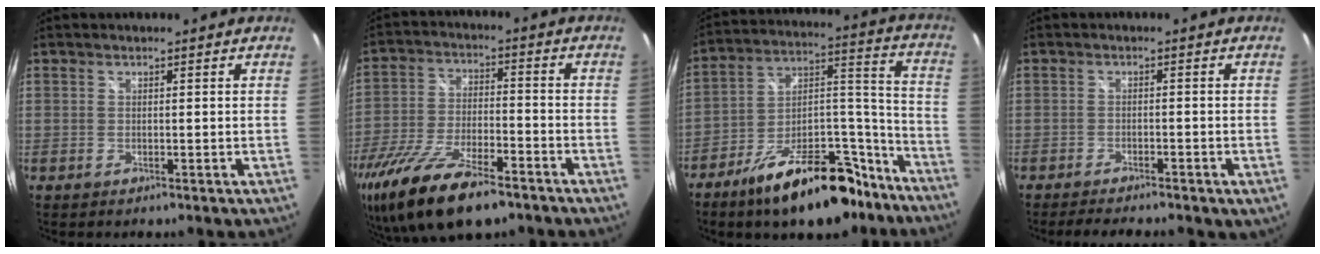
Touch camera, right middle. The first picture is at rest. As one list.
[{"total": 20.4, "force": [-14.2, 6.6, 13.0], "torque": [-0.273, -0.057, -0.248]}, {"total": 21.6, "force": [-15.3, 9.0, 12.4], "torque": [-0.182, 0.041, -0.222]}, {"total": 7.4, "force": [-5.8, 2.1, 4.0], "torque": [-0.081, -0.014, -0.083]}]